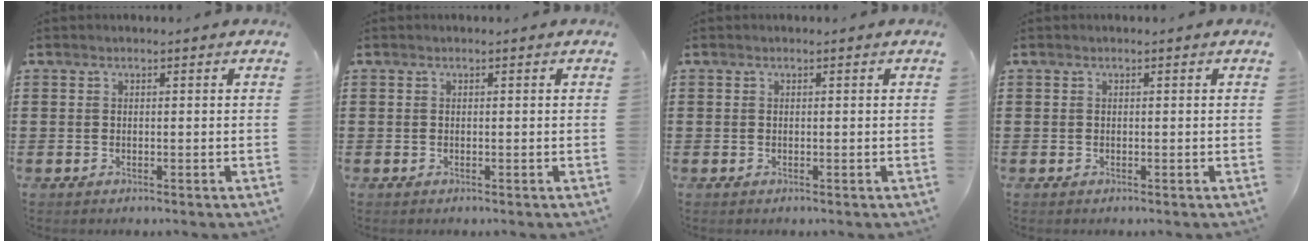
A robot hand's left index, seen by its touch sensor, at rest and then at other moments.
{"total": 0.0}
{"total": 0.0}
{"total": 0.0}